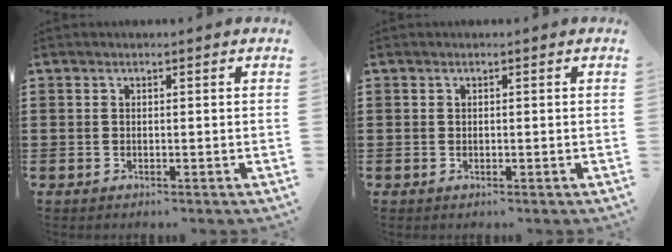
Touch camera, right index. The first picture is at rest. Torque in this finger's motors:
{"motor_torque": [-0.14, 0.73, 0.02, -0.01]}